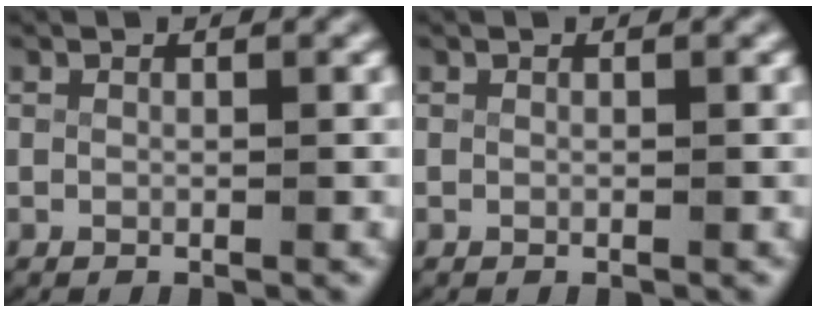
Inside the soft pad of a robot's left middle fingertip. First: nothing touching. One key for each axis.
{"total": 0.0}